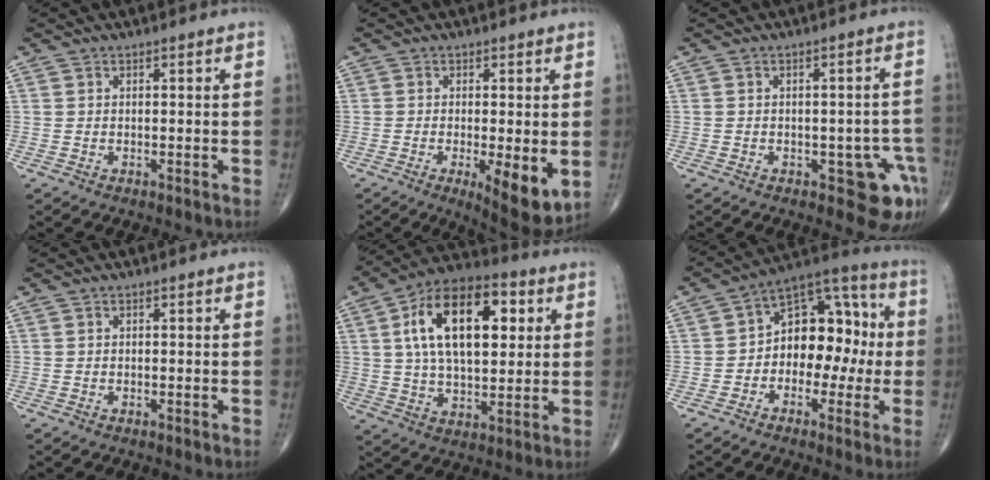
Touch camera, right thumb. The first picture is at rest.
{"total": 9.0, "force": [-2.1, 2.8, 8.3], "torque": [-0.122, -0.024, -0.029]}
{"total": 7.4, "force": [-3.4, 3.5, 5.6], "torque": [-0.036, 0.017, -0.036]}
{"total": 0.0}
{"total": 20.3, "force": [5.3, 10.6, 16.5], "torque": [-0.252, 0.007, 0.083]}
{"total": 14.3, "force": [-1.0, 9.6, 10.6], "torque": [-0.110, 0.055, -0.028]}